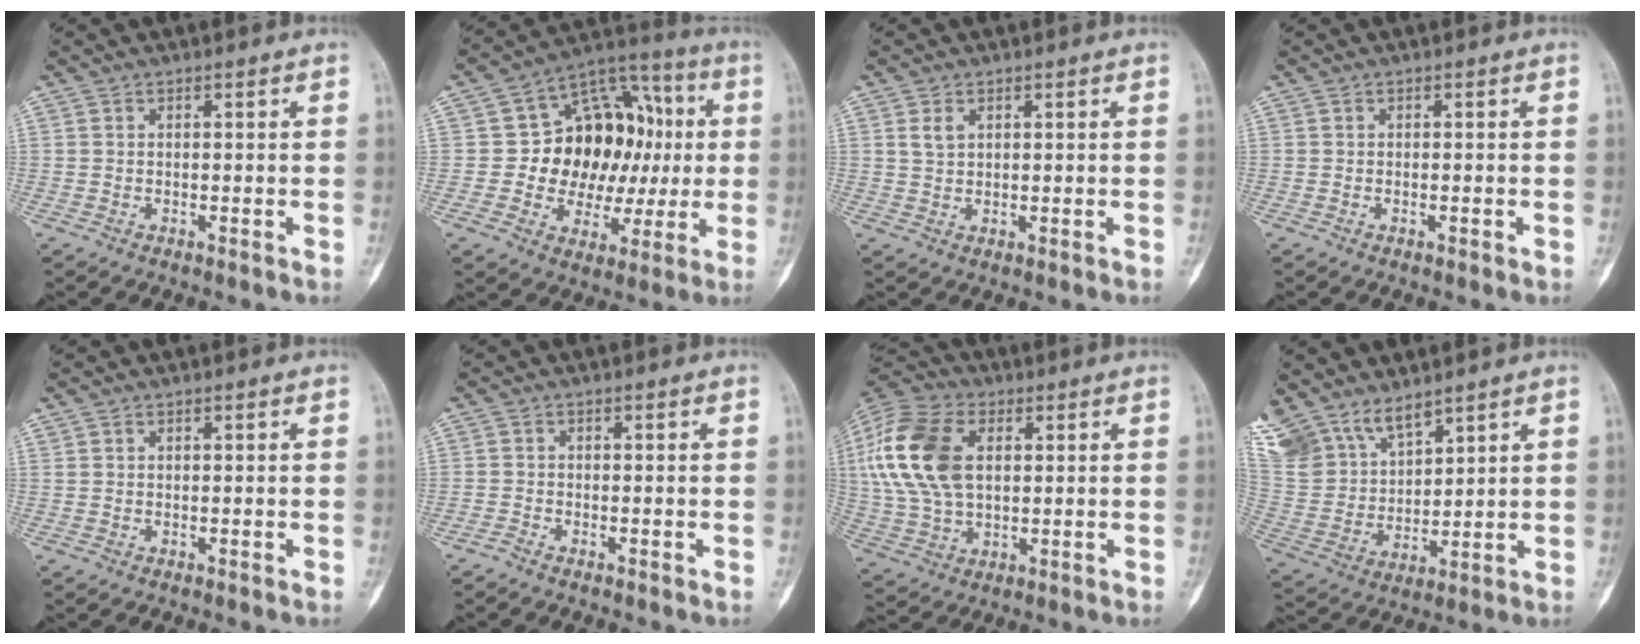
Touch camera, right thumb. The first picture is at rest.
{"total": 19.6, "force": [1.2, 14.6, 13.1], "torque": [-0.121, 0.038, 0.024]}
{"total": 2.5, "force": [1.1, 1.6, 1.5], "torque": [-0.025, -0.001, 0.025]}
{"total": 0.9, "force": [-0.3, 0.3, 0.8], "torque": [-0.008, 0.000, -0.005]}
{"total": 0.0}
{"total": 0.9, "force": [-0.9, 0.2, 0.1], "torque": [-0.007, 0.000, -0.023]}
{"total": 19.4, "force": [3.9, 12.4, 14.4], "torque": [-0.308, 0.006, 0.071]}
{"total": 15.1, "force": [11.4, 7.6, 6.4], "torque": [-0.119, -0.033, 0.244]}